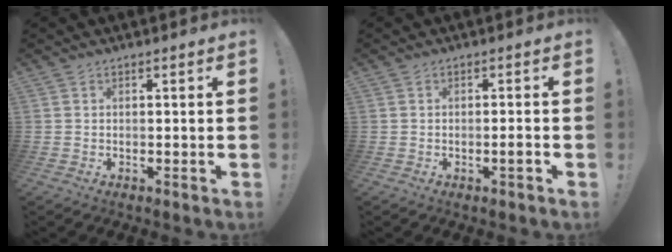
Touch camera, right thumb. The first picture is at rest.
{"total": 2.0, "force": [-1.1, 0.0, 1.7], "torque": [-0.021, -0.002, -0.021]}